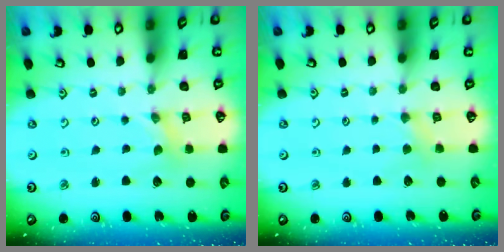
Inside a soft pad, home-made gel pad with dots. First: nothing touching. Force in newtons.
{"total": 2.9, "press": 2.9, "slide": 0.3}